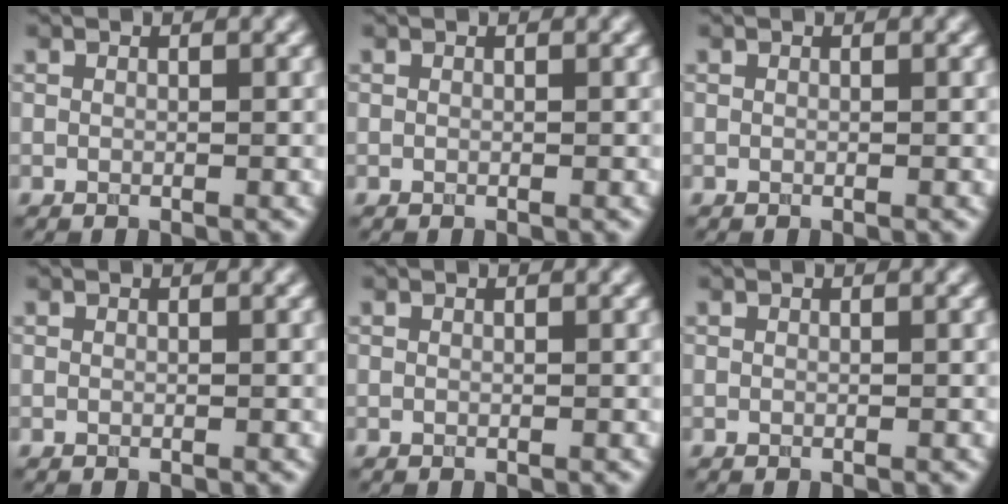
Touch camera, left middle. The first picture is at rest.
{"total": 0.0}
{"total": 0.0}
{"total": 0.0}
{"total": 0.0}
{"total": 0.0}